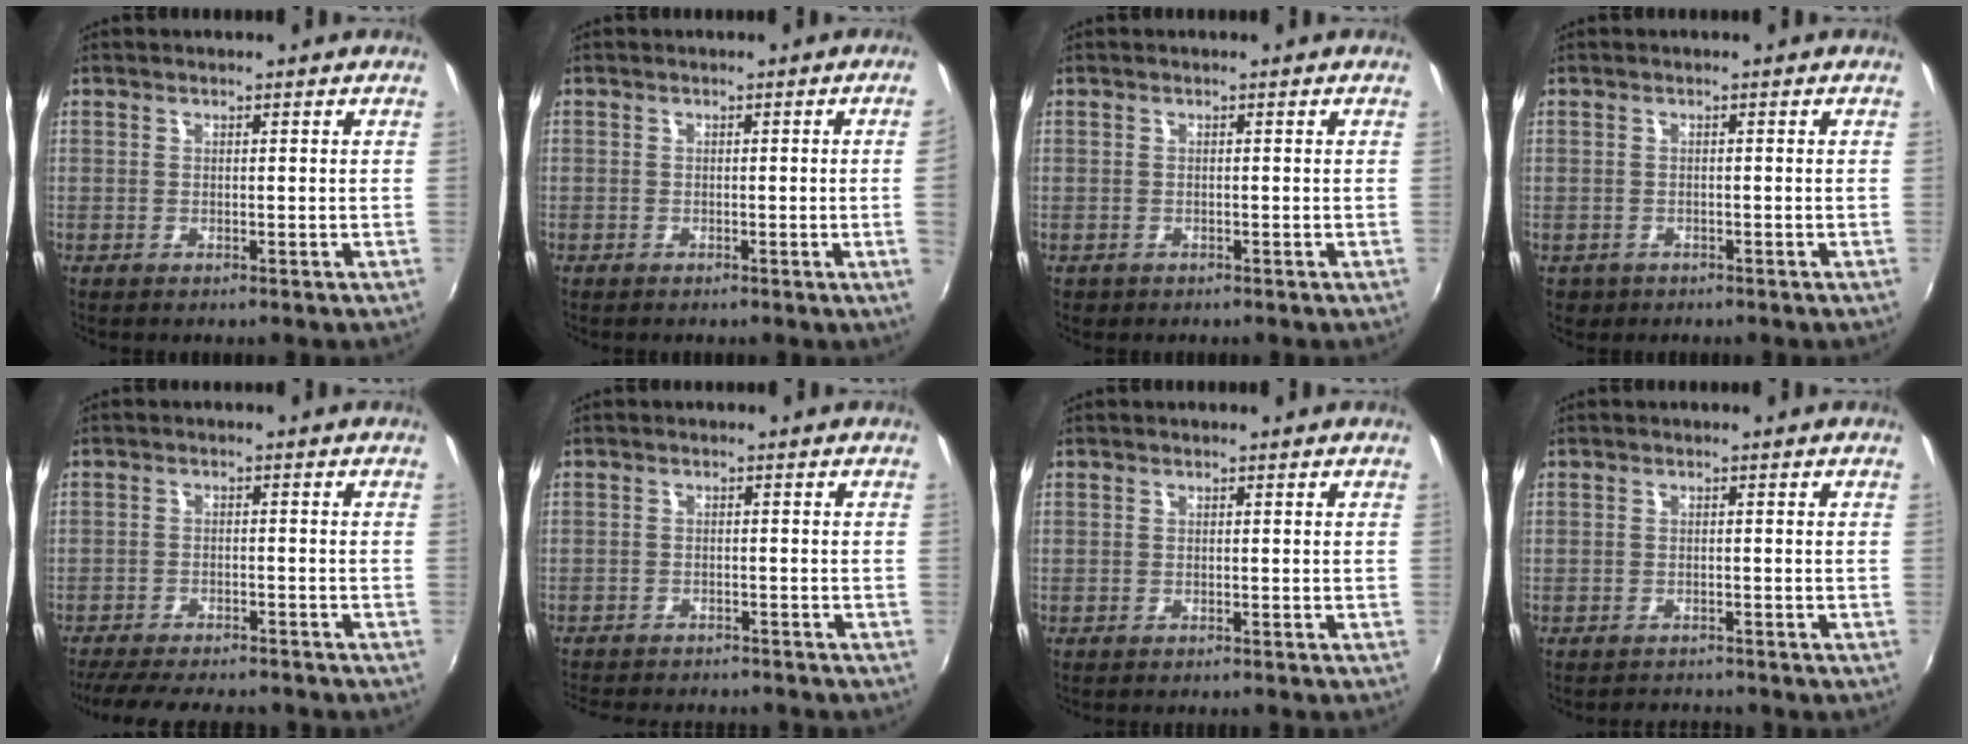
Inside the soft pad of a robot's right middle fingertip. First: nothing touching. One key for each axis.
{"total": 2.3, "fx": -0.1, "fy": -1.4, "fz": 1.8, "tx": -0.026, "ty": -0.013, "tz": 0.004}
{"total": 1.0, "fx": -0.5, "fy": 0.8, "fz": 0.2, "tx": -0.007, "ty": -0.003, "tz": -0.006}
{"total": 2.3, "fx": -1.0, "fy": 2.0, "fz": 0.7, "tx": -0.020, "ty": -0.004, "tz": -0.013}
{"total": 13.4, "fx": -11.7, "fy": 3.1, "fz": 5.8, "tx": -0.126, "ty": -0.018, "tz": -0.173}
{"total": 10.2, "fx": -9.2, "fy": 2.4, "fz": 3.6, "tx": -0.088, "ty": -0.016, "tz": -0.134}
{"total": 0.7, "fx": -0.7, "fy": 0.1, "fz": 0.2, "tx": -0.004, "ty": -0.006, "tz": -0.012}
{"total": 2.5, "fx": -2.4, "fy": 0.7, "fz": 0.0, "tx": -0.008, "ty": 0.002, "tz": -0.039}